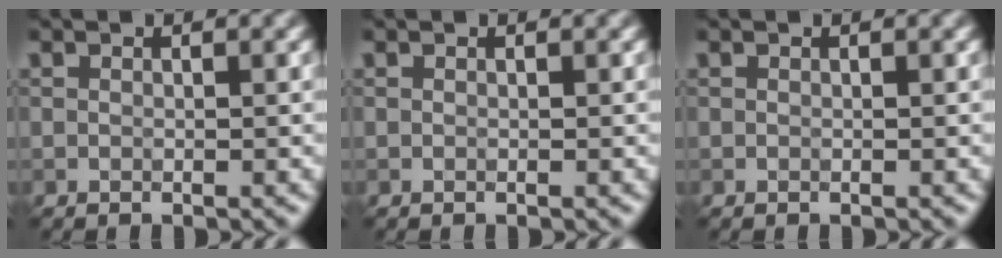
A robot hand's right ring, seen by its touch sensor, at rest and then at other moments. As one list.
[{"total": 0.0}, {"total": 0.0}]